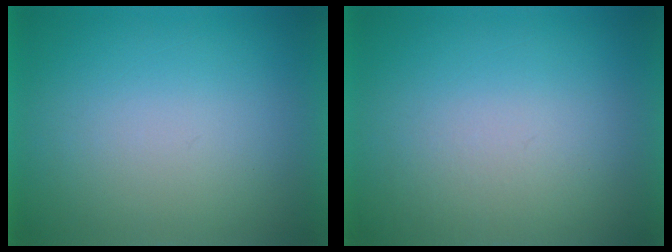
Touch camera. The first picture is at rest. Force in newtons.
{"total": 1.8}